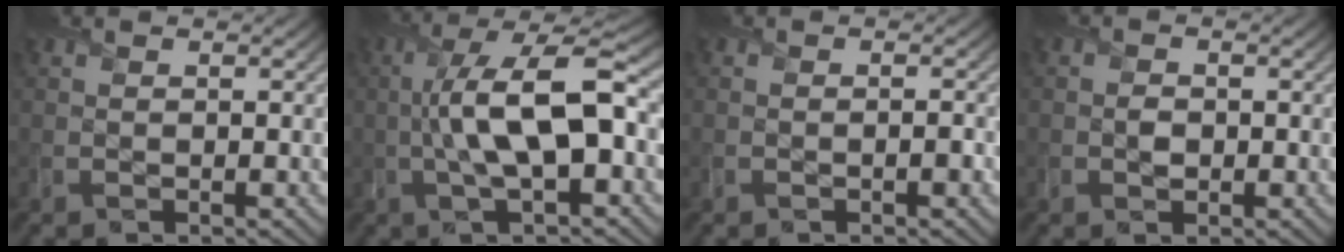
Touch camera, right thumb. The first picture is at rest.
{"total": 12.0, "force": [-0.5, 4.3, 11.2], "torque": [-0.213, 0.007, -0.013]}
{"total": 0.7, "force": [-0.4, 0.3, 0.5], "torque": [-0.001, 0.000, -0.006]}
{"total": 1.3, "force": [-0.3, 1.1, 0.5], "torque": [-0.006, -0.005, -0.008]}